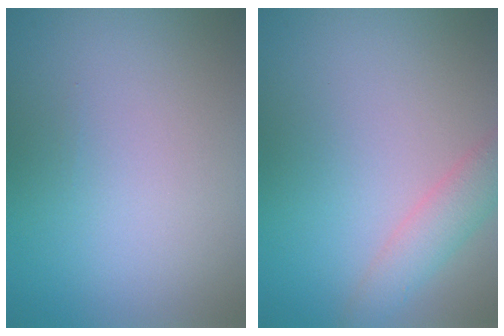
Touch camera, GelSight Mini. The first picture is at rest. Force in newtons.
{"total": 3.0, "press": 3.0, "slide": 0.2}